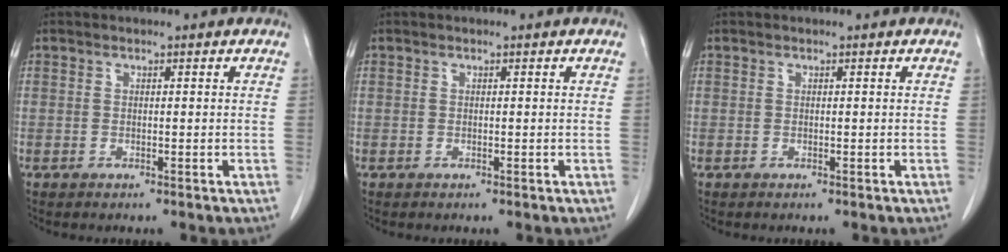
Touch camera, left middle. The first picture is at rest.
{"total": 0.0}
{"total": 0.0}